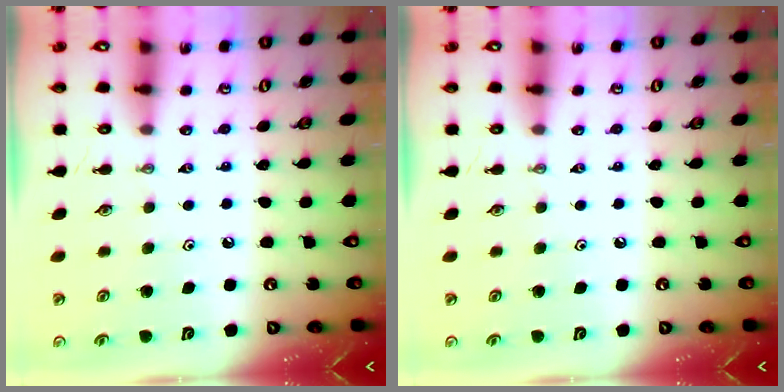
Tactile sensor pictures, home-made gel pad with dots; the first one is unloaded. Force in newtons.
{"total": 0.0}